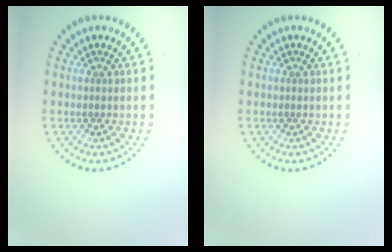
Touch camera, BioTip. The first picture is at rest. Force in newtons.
{"total": 0.0}